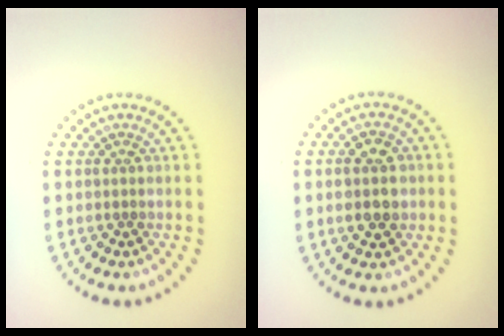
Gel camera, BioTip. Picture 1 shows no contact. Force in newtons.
{"total": 3.8, "press": 3.8, "slide": 0.1}